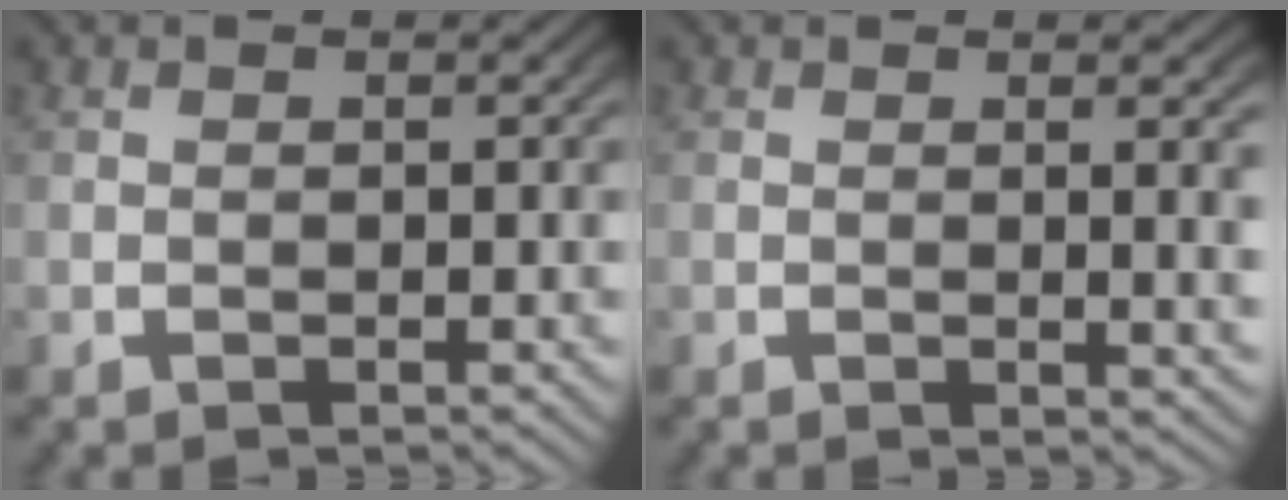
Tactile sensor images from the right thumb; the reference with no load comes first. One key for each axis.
{"total": 2.3, "fx": 0.6, "fy": 0.1, "fz": 2.2, "tx": -0.026, "ty": -0.003, "tz": 0.009}